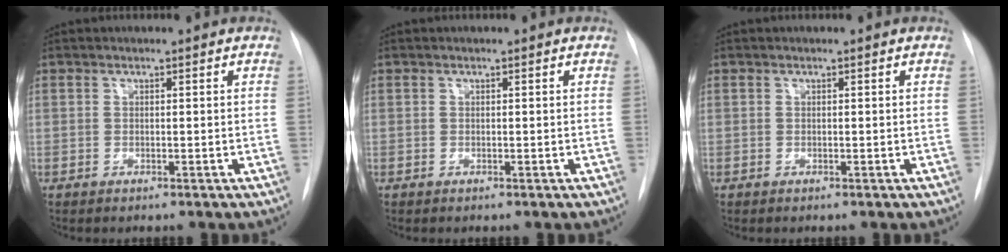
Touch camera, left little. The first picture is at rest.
{"total": 0.0}
{"total": 0.0}